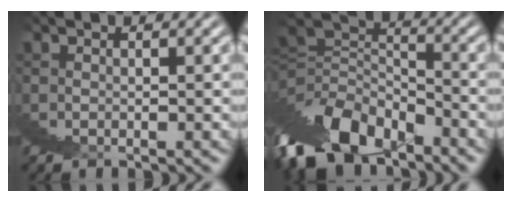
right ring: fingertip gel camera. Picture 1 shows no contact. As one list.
[{"total": 6.7, "force": [-4.2, 3.2, 4.1], "torque": [-0.046, -0.001, -0.074]}]